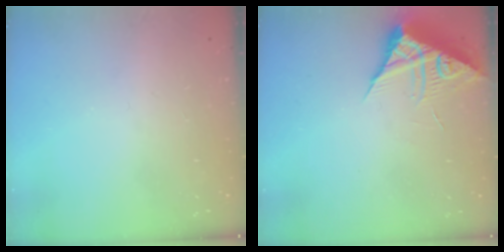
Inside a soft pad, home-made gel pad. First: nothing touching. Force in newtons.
{"total": 8.2, "press": 8.2, "slide": 0.7}